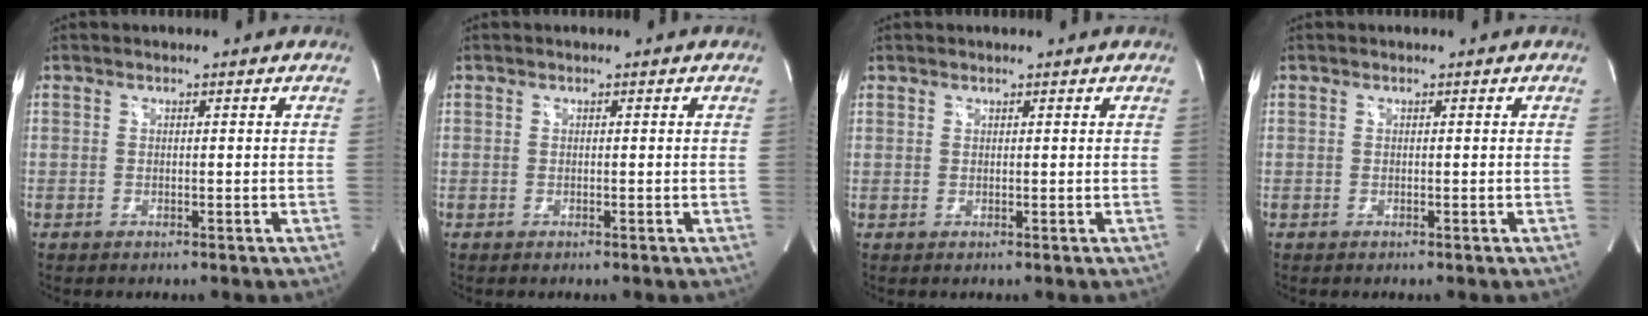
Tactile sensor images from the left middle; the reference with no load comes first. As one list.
[{"total": 0.0}, {"total": 0.7, "force": [0.5, 0.4, 0.0], "torque": [0.001, 0.003, 0.007]}, {"total": 0.0}]